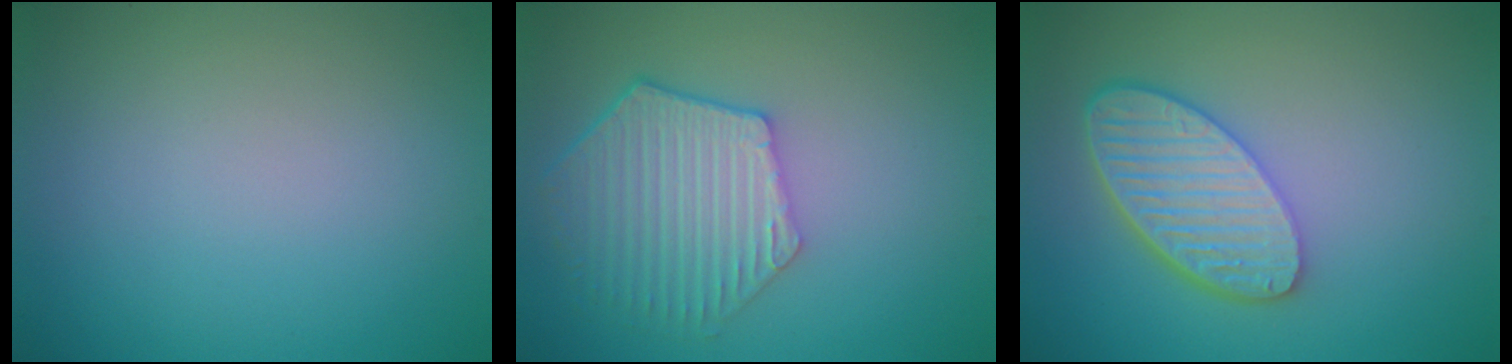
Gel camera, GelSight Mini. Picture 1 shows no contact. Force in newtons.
{"total": 5.8, "press": 4.7, "slide": 3.4}
{"total": 6.1, "press": 4.7, "slide": 3.9}